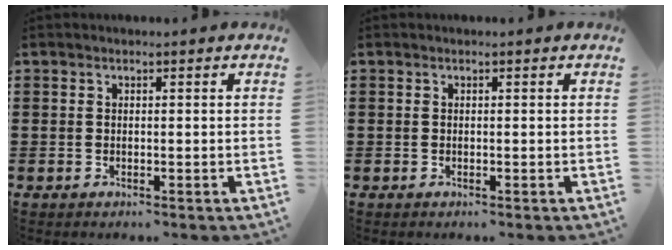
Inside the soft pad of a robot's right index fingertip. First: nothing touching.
{"total": 0.0}